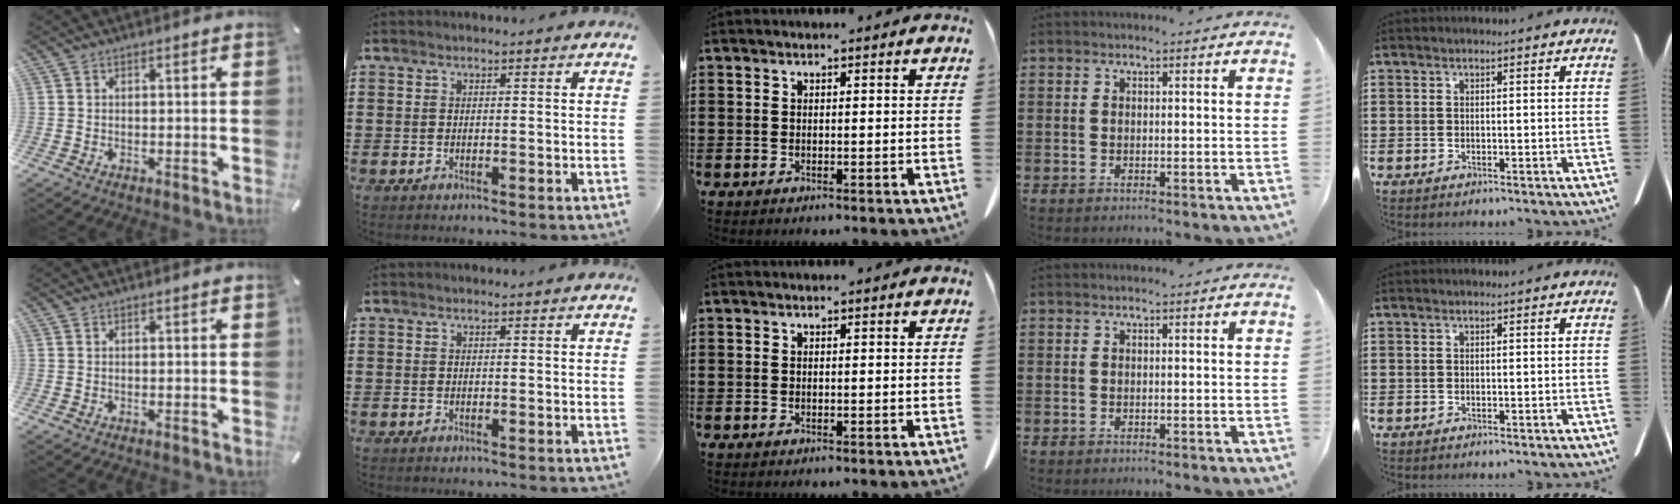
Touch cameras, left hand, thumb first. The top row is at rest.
{}